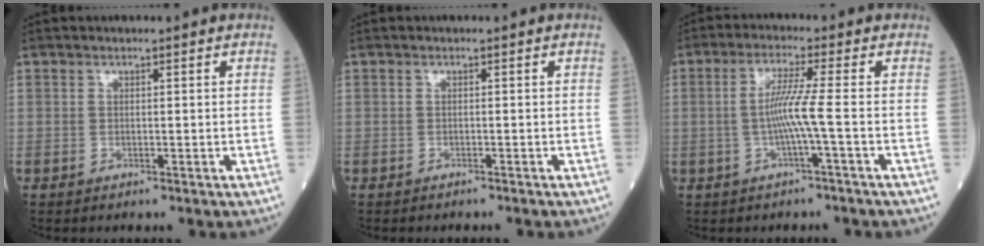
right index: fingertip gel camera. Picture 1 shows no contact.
{"total": 1.5, "force": [-1.3, -0.1, 0.7], "torque": [-0.011, 0.001, -0.014]}
{"total": 5.1, "force": [-1.0, -1.3, 4.9], "torque": [-0.101, 0.003, -0.016]}